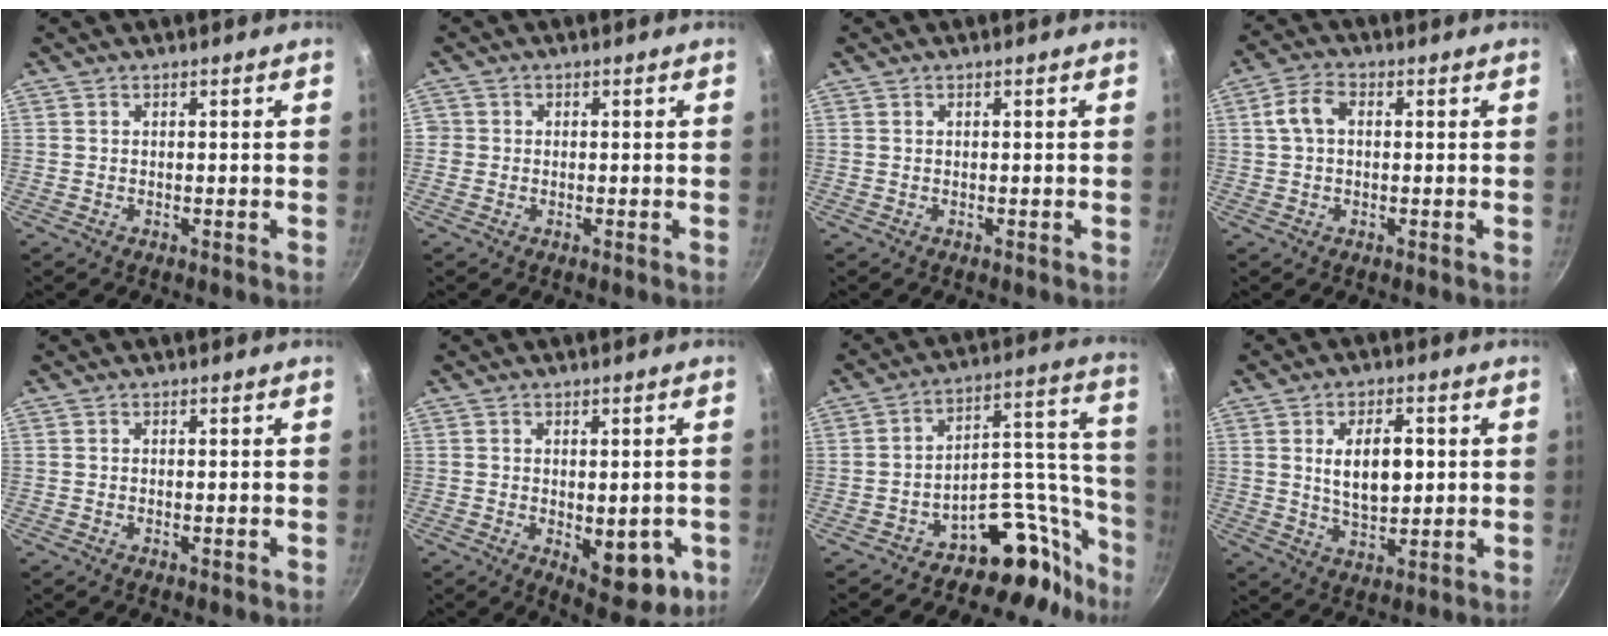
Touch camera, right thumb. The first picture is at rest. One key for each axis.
{"total": 1.7, "fx": -0.1, "fy": 1.6, "fz": 0.2, "tx": 0.007, "ty": 0.006, "tz": -0.005}
{"total": 0.0}
{"total": 5.0, "fx": 0.7, "fy": 3.2, "fz": 3.8, "tx": -0.078, "ty": 0.017, "tz": 0.009}
{"total": 0.5, "fx": -0.1, "fy": 0.2, "fz": 0.5, "tx": -0.009, "ty": -0.003, "tz": -0.002}
{"total": 9.6, "fx": -2.7, "fy": 4.7, "fz": 7.9, "tx": -0.078, "ty": -0.005, "tz": -0.024}
{"total": 14.3, "fx": -10.9, "fy": 6.5, "fz": 6.6, "tx": -0.015, "ty": 0.165, "tz": -0.168}
{"total": 9.0, "fx": 1.5, "fy": 4.8, "fz": 7.4, "tx": -0.103, "ty": -0.009, "tz": 0.033}